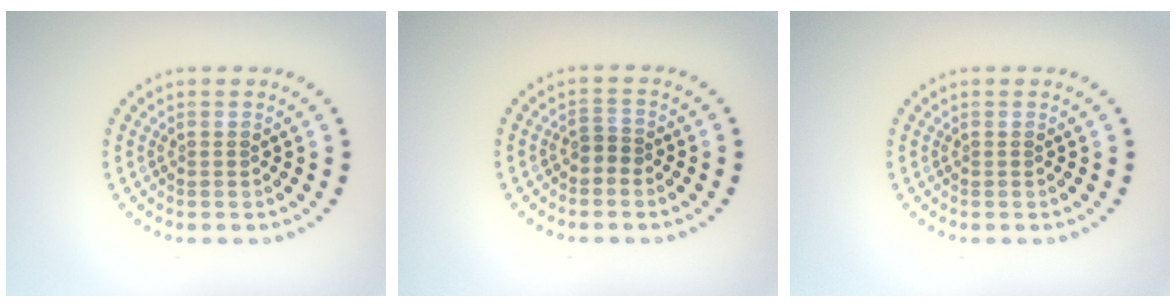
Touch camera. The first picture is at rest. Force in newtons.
{"total": 1.3, "press": 1.0, "slide": 0.9}
{"total": 0.0}